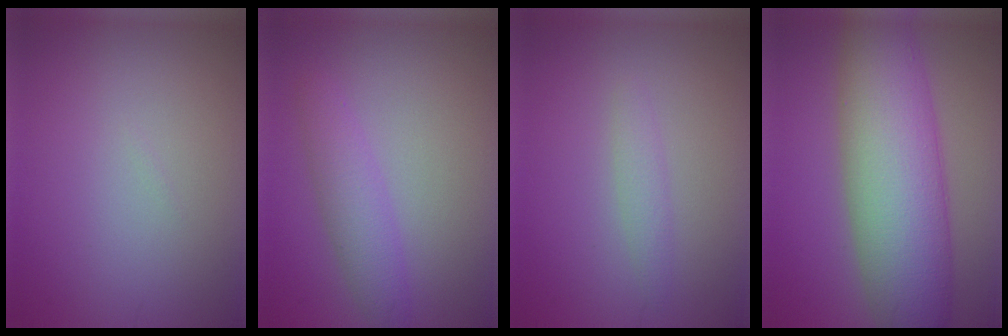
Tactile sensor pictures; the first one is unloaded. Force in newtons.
{"total": 3.0, "press": 3.0, "slide": 0.1}
{"total": 1.4, "press": 1.4, "slide": 0.1}
{"total": 11.1, "press": 11.1, "slide": 0.6}